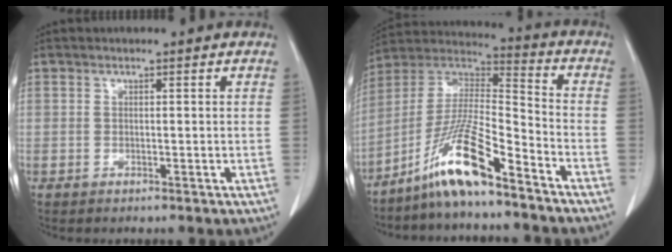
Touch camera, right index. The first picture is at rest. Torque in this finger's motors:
{"motor_torque": [1.41, -0.71, 0.38, 0.21]}